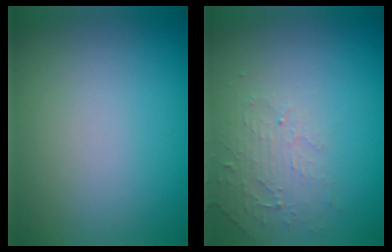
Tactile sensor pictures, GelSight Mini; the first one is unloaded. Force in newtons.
{"total": 2.4, "press": 2.3, "slide": 0.5}